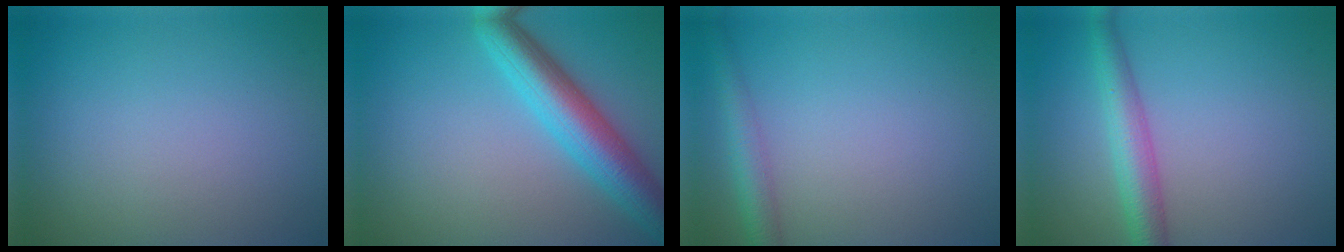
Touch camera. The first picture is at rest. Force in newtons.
{"total": 6.2, "press": 6.2, "slide": 0.3}
{"total": 2.9, "press": 2.9, "slide": 0.1}
{"total": 4.0, "press": 4.0, "slide": 0.1}